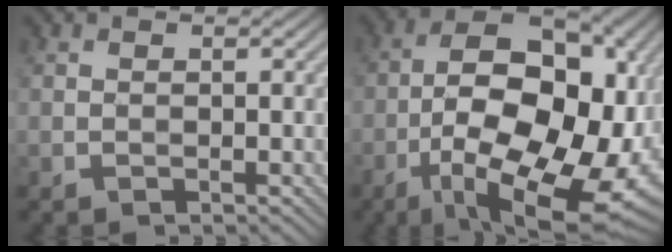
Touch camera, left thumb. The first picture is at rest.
{"total": 18.9, "force": [-5.3, 9.9, 15.2], "torque": [-0.248, 0.004, -0.080]}